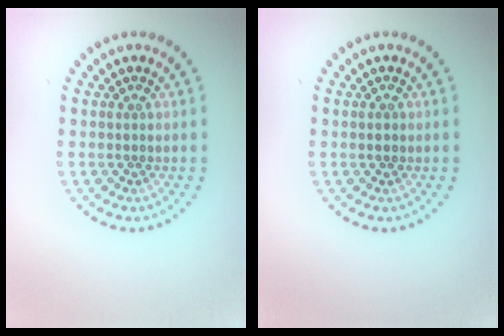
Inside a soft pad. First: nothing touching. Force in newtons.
{"total": 1.0, "press": 1.0, "slide": 0.0}